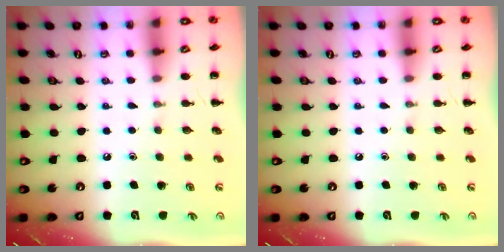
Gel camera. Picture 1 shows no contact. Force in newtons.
{"total": 0.0}